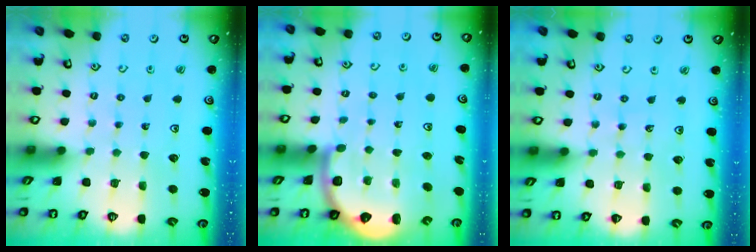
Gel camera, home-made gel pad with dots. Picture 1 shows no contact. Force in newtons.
{"total": 5.0, "press": 4.7, "slide": 1.7}
{"total": 3.2, "press": 2.7, "slide": 1.7}